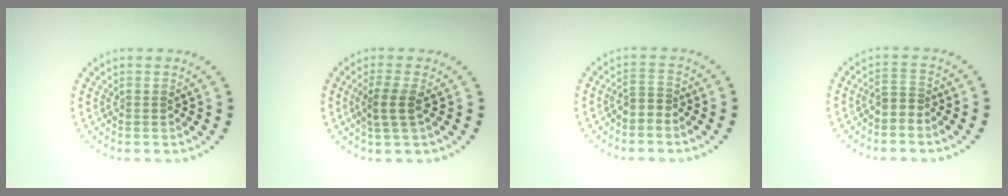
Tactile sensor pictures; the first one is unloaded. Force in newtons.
{"total": 2.2, "press": 1.8, "slide": 1.2}
{"total": 1.6, "press": 1.3, "slide": 0.9}
{"total": 1.6, "press": 1.2, "slide": 1.1}